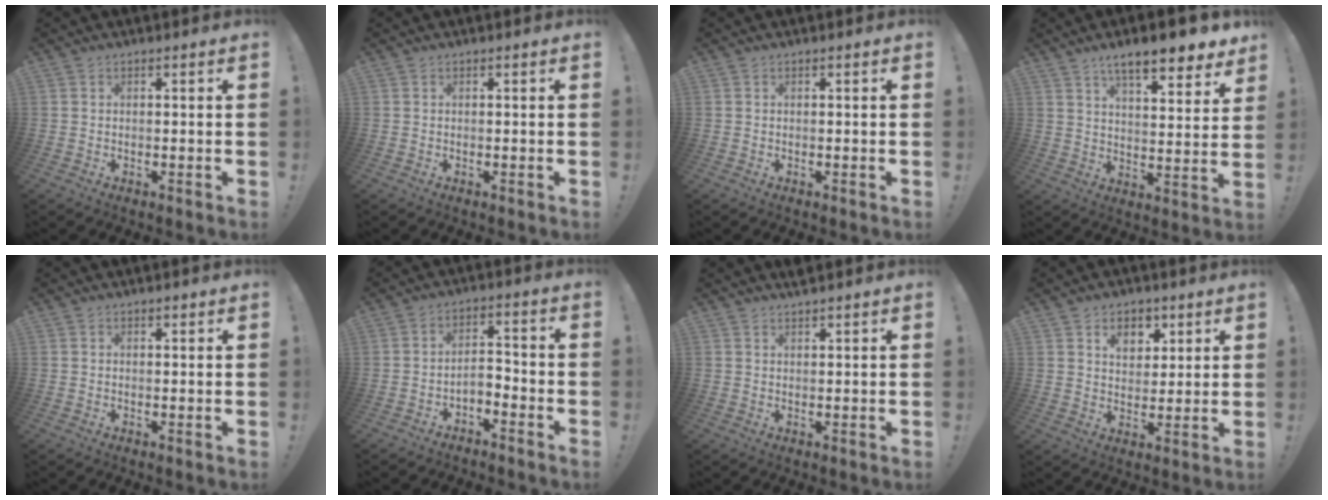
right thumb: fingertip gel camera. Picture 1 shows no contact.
{"total": 0.0}
{"total": 0.0}
{"total": 11.6, "force": [8.4, 2.4, 7.7], "torque": [-0.119, -0.055, 0.141]}
{"total": 0.7, "force": [0.6, 0.3, 0.3], "torque": [0.001, -0.001, 0.009]}
{"total": 4.5, "force": [-3.2, 2.1, 2.4], "torque": [-0.044, 0.008, -0.059]}
{"total": 1.8, "force": [1.7, -0.1, 0.6], "torque": [-0.006, -0.012, 0.029]}
{"total": 7.9, "force": [4.2, 5.7, 3.5], "torque": [-0.041, -0.022, 0.078]}